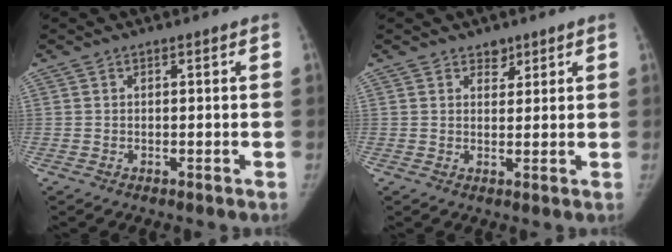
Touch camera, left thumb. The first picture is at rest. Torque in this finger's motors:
{"motor_torque": [0.26, 0.02, 0.52, -0.20, 0.04]}